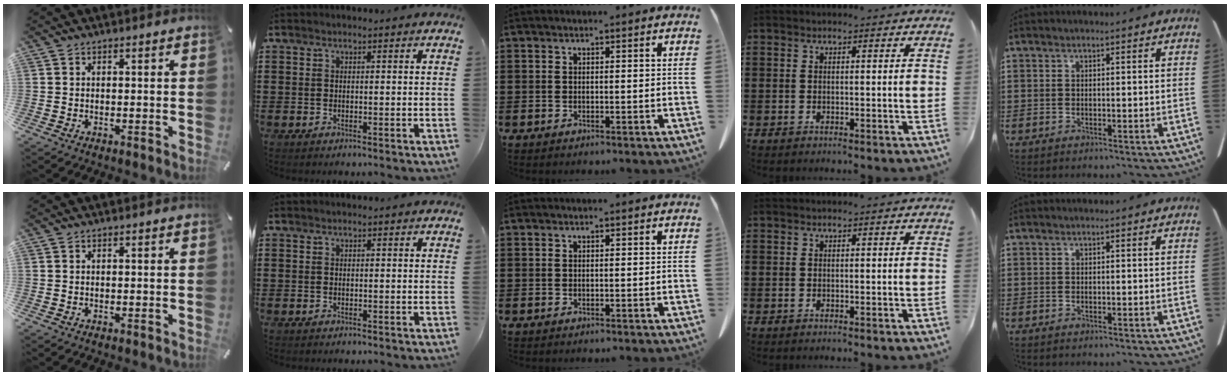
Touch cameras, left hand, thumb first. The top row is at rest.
{}